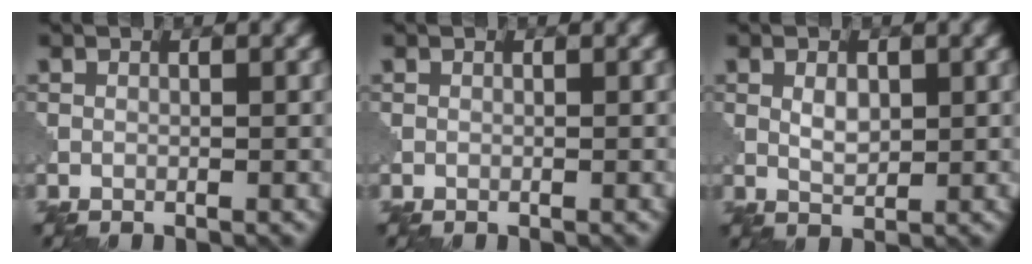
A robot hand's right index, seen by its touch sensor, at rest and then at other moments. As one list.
[{"total": 0.0}, {"total": 2.0, "force": [0.5, 1.1, 1.5], "torque": [-0.031, 0.000, 0.010]}]